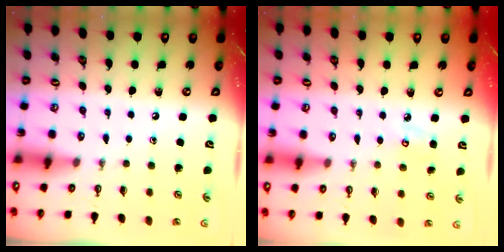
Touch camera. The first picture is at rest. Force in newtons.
{"total": 4.4, "press": 4.4, "slide": 0.4}